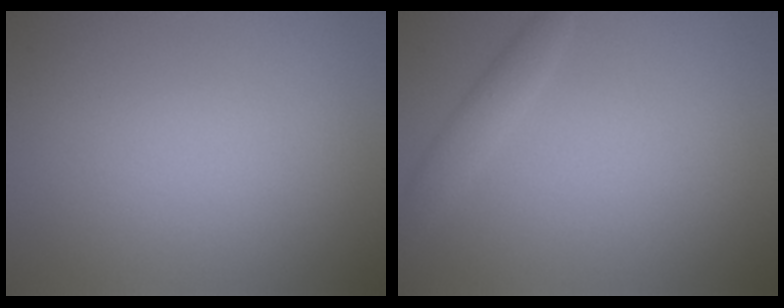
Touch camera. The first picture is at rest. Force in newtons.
{"total": 1.8, "press": 1.8, "slide": 0.2}